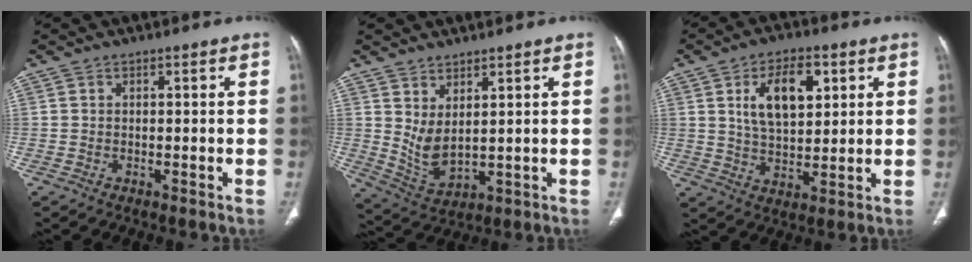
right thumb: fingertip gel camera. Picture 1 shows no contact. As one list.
[{"total": 7.1, "force": [2.6, 3.3, 5.8], "torque": [-0.105, -0.033, 0.070]}, {"total": 11.5, "force": [3.9, 6.2, 8.8], "torque": [-0.126, -0.011, 0.071]}]